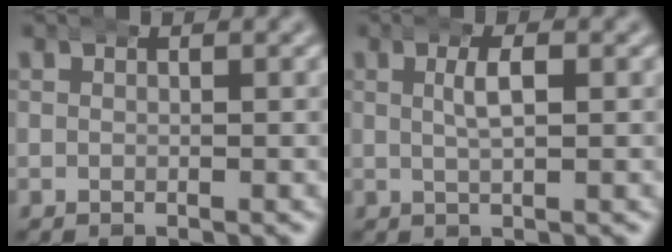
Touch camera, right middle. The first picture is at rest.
{"total": 2.4, "force": [0.6, 0.5, 2.3], "torque": [-0.037, 0.006, 0.010]}